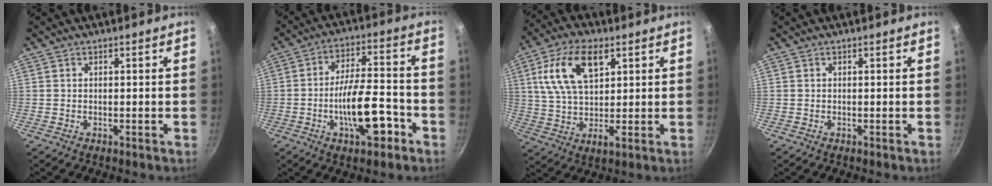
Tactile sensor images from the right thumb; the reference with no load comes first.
{"total": 13.0, "force": [-5.3, 5.0, 10.8], "torque": [-0.158, 0.040, -0.083]}
{"total": 13.9, "force": [5.0, 7.5, 10.6], "torque": [-0.179, -0.004, 0.089]}
{"total": 0.0}